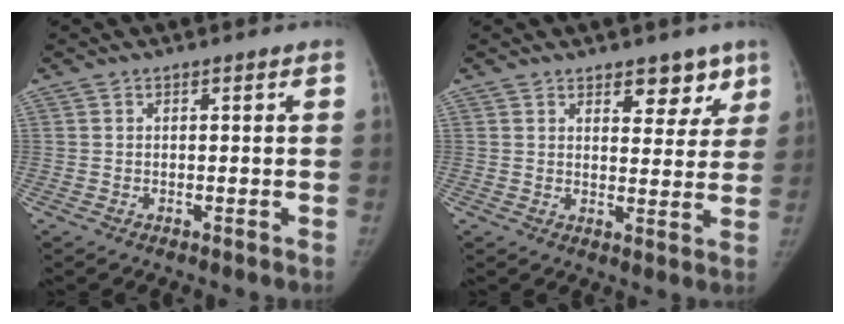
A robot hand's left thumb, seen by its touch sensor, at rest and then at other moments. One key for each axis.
{"total": 6.3, "fx": 4.2, "fy": 3.5, "fz": 3.2, "tx": -0.002, "ty": -0.025, "tz": 0.058}